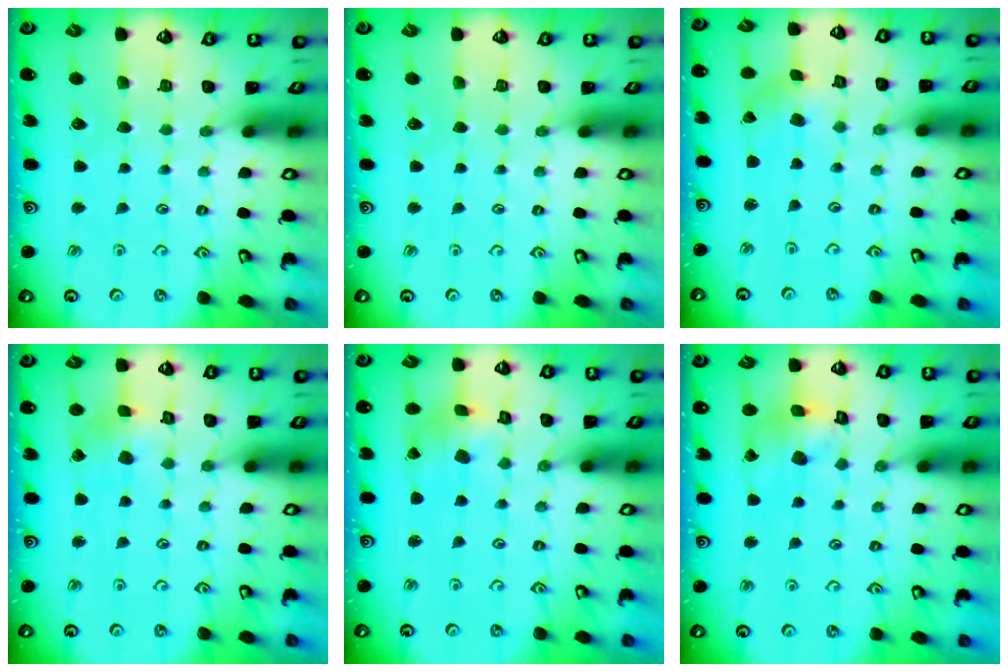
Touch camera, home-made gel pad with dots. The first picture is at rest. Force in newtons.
{"total": 0.0}
{"total": 0.7, "press": 0.7, "slide": 0.1}
{"total": 2.8, "press": 2.8, "slide": 0.3}
{"total": 3.8, "press": 3.7, "slide": 0.8}
{"total": 9.2, "press": 9.1, "slide": 1.1}